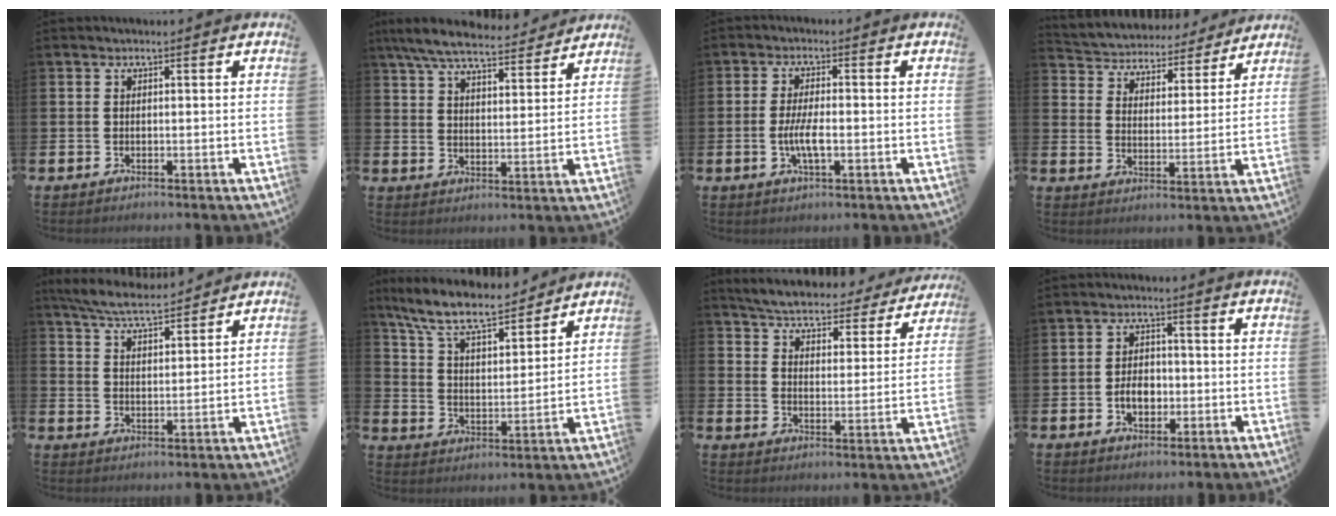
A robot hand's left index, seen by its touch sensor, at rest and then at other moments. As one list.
[{"total": 7.8, "force": [7.2, 1.4, 2.7], "torque": [-0.076, -0.038, 0.127]}, {"total": 4.0, "force": [-0.8, 1.3, 3.7], "torque": [-0.071, 0.001, -0.018]}, {"total": 4.8, "force": [4.4, 1.8, -0.2], "torque": [-0.033, -0.040, 0.074]}, {"total": 6.4, "force": [6.1, 0.6, 1.8], "torque": [-0.058, -0.029, 0.110]}, {"total": 9.7, "force": [8.6, 2.1, 3.8], "torque": [-0.107, -0.051, 0.153]}, {"total": 5.4, "force": [5.3, 0.6, 1.1], "torque": [-0.050, -0.041, 0.088]}, {"total": 4.0, "force": [-1.0, 2.7, 2.7], "torque": [-0.036, -0.002, -0.024]}]